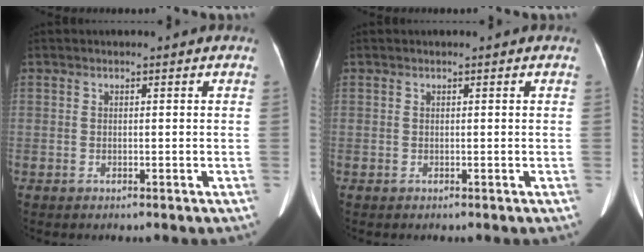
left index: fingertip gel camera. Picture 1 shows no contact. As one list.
[{"total": 0.0}]